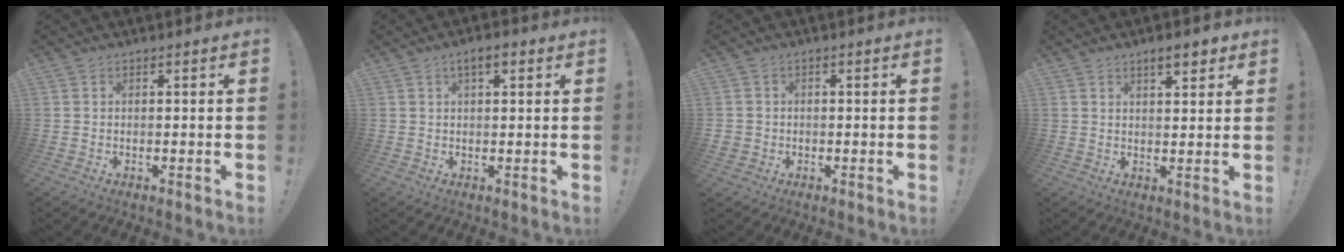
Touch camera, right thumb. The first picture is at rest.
{"total": 4.3, "force": [1.9, 1.6, 3.4], "torque": [-0.052, -0.001, 0.030]}
{"total": 2.3, "force": [-0.4, 2.2, 0.7], "torque": [-0.013, 0.004, -0.006]}
{"total": 5.2, "force": [3.5, 1.9, 3.4], "torque": [-0.046, -0.014, 0.057]}